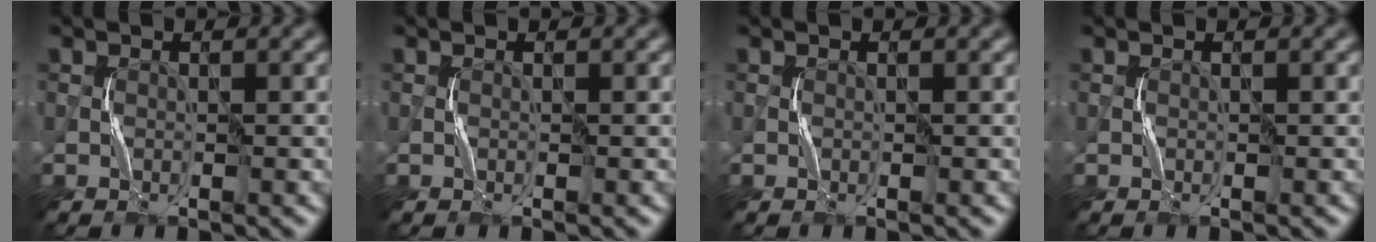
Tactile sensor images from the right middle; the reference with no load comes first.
{"total": 0.0}
{"total": 0.0}
{"total": 0.0}